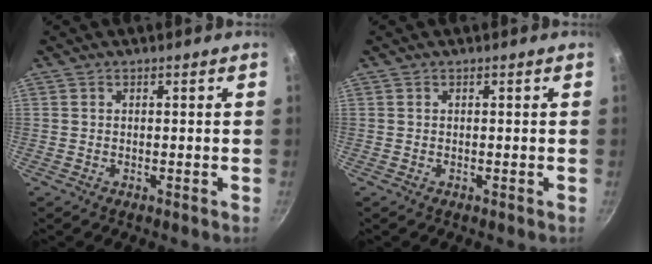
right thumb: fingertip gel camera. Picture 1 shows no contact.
{"total": 0.0}